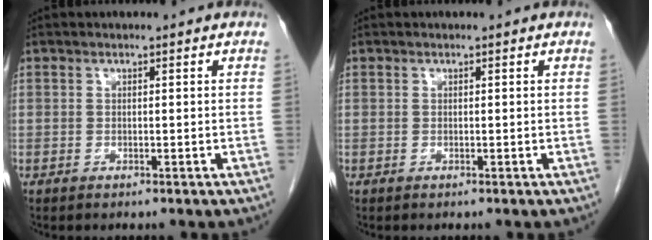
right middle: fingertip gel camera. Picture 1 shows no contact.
{"total": 0.0}